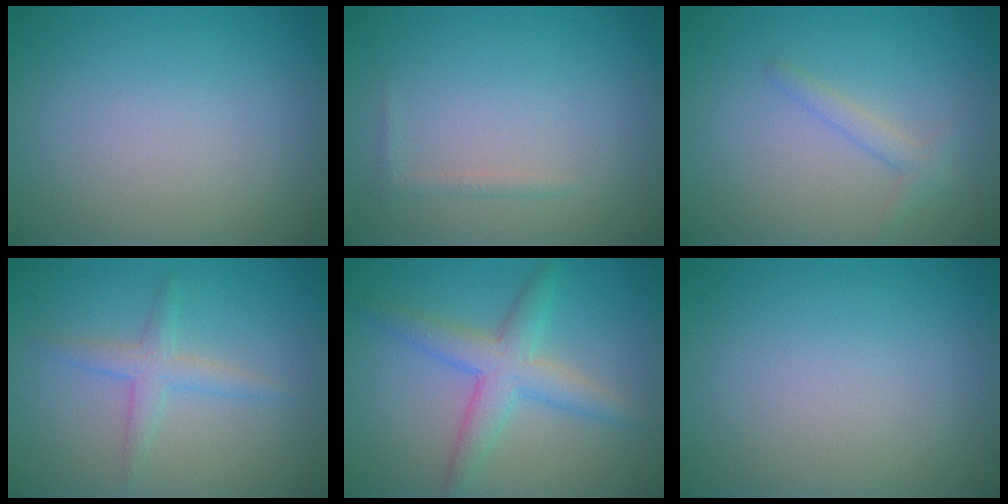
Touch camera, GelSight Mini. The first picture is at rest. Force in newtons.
{"total": 0.7, "press": 0.7, "slide": 0.0}
{"total": 1.4, "press": 1.4, "slide": 0.1}
{"total": 2.2, "press": 2.2, "slide": 0.1}
{"total": 4.0, "press": 4.0, "slide": 0.1}
{"total": 0.0}